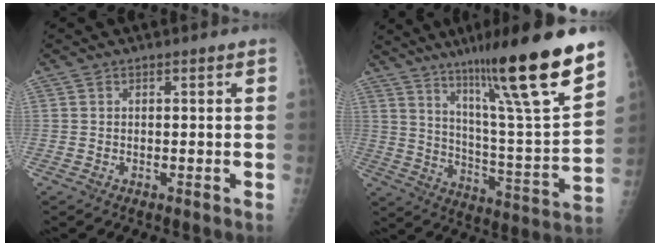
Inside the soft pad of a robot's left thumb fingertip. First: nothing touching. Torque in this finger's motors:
{"motor_torque": [2.36, 1.19, 1.28, -1.49, 0.20]}